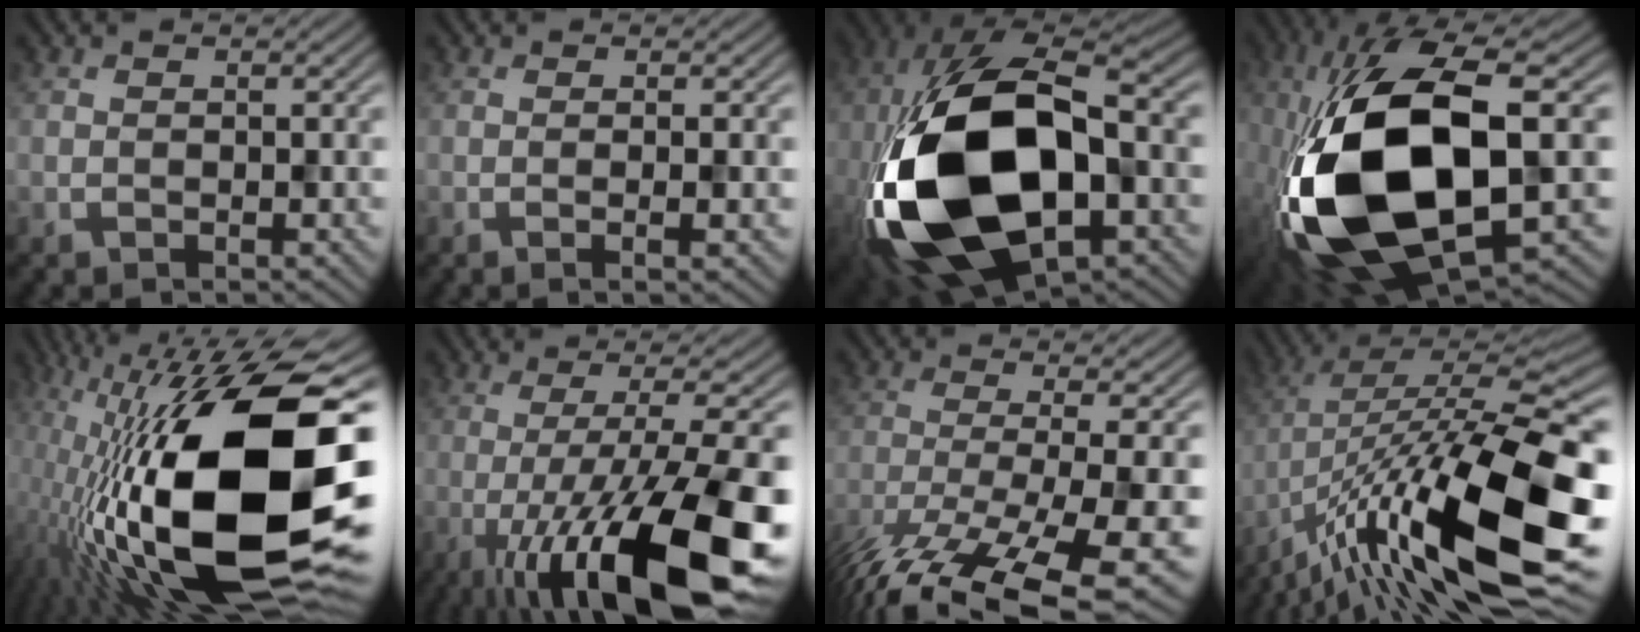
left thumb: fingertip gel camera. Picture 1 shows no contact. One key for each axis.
{"total": 1.7, "fx": 0.0, "fy": 0.2, "fz": 1.7, "tx": -0.029, "ty": 0.001, "tz": -0.006}
{"total": 22.2, "fx": -3.8, "fy": 13.1, "fz": 17.5, "tx": -0.415, "ty": -0.060, "tz": -0.038}
{"total": 19.6, "fx": -2.2, "fy": 10.0, "fz": 16.6, "tx": -0.382, "ty": -0.035, "tz": -0.026}
{"total": 22.5, "fx": -3.3, "fy": 8.8, "fz": 20.4, "tx": -0.399, "ty": 0.004, "tz": -0.066}
{"total": 18.2, "fx": -7.3, "fy": 4.2, "fz": 16.2, "tx": -0.232, "ty": 0.005, "tz": -0.127}
{"total": 14.8, "fx": -10.0, "fy": 3.3, "fz": 10.5, "tx": -0.197, "ty": -0.033, "tz": -0.152}
{"total": 18.9, "fx": -7.4, "fy": 5.6, "fz": 16.5, "tx": -0.291, "ty": 0.001, "tz": -0.132}